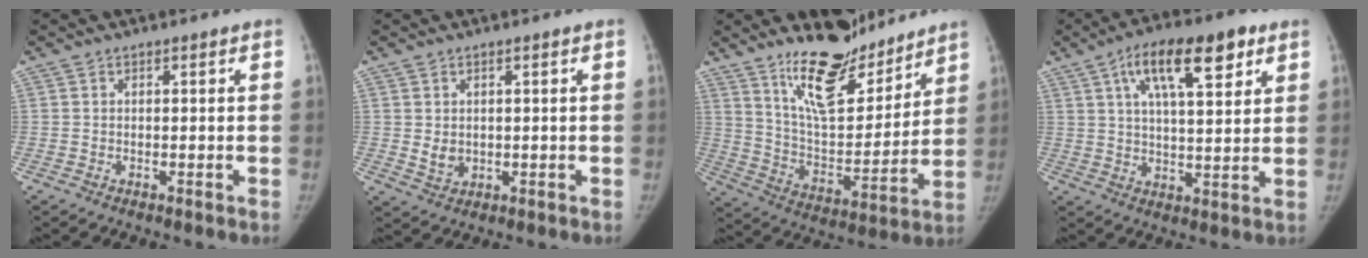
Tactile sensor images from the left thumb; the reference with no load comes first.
{"total": 2.8, "force": [0.6, 2.2, 1.7], "torque": [-0.020, -0.010, 0.020]}
{"total": 18.0, "force": [13.9, 6.6, 9.4], "torque": [-0.107, -0.102, 0.242]}
{"total": 15.4, "force": [7.4, 5.6, 12.2], "torque": [-0.170, -0.011, 0.118]}